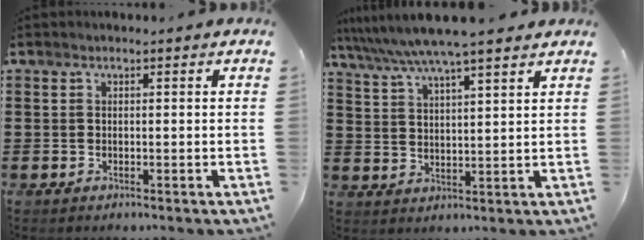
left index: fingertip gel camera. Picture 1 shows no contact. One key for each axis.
{"total": 6.5, "fx": 5.7, "fy": -0.1, "fz": 3.2, "tx": -0.081, "ty": -0.024, "tz": 0.097}